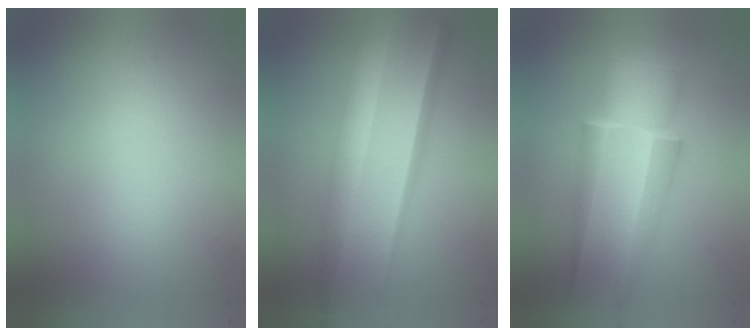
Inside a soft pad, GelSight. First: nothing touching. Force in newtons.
{"total": 6.6}
{"total": 6.4}